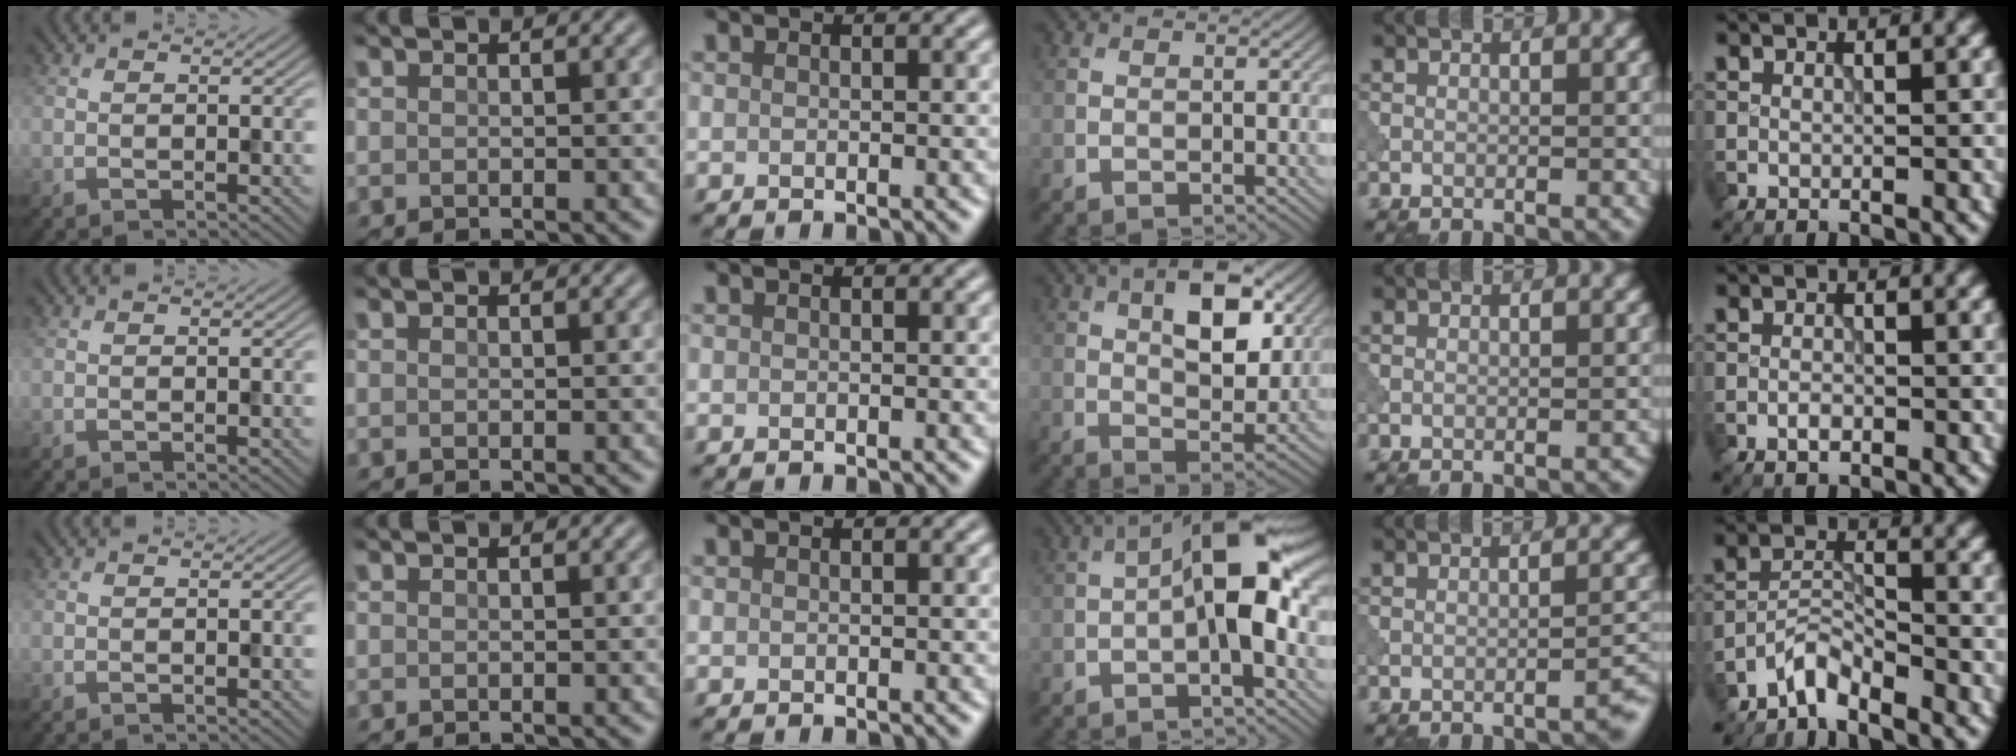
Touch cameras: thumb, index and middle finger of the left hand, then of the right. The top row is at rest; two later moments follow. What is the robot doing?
{"motion": "shake", "object": "bell"}